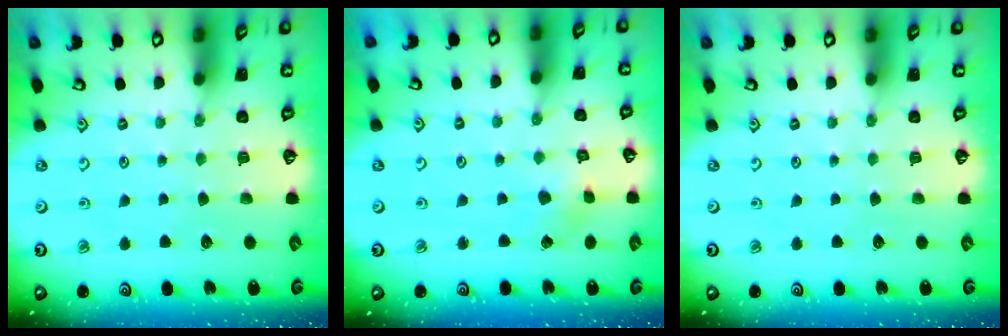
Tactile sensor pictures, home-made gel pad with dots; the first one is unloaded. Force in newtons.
{"total": 2.6, "press": 2.6, "slide": 0.3}
{"total": 0.0}